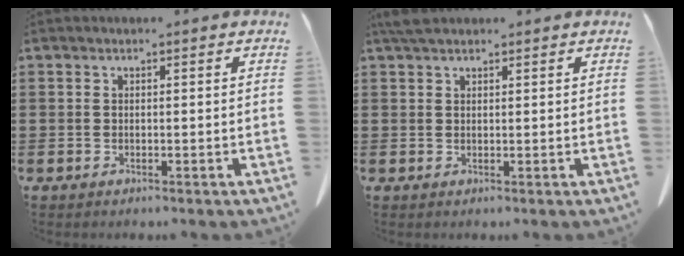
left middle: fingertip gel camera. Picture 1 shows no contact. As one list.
[{"total": 2.3, "force": [1.9, 0.8, 1.2], "torque": [-0.030, 0.004, 0.037]}]